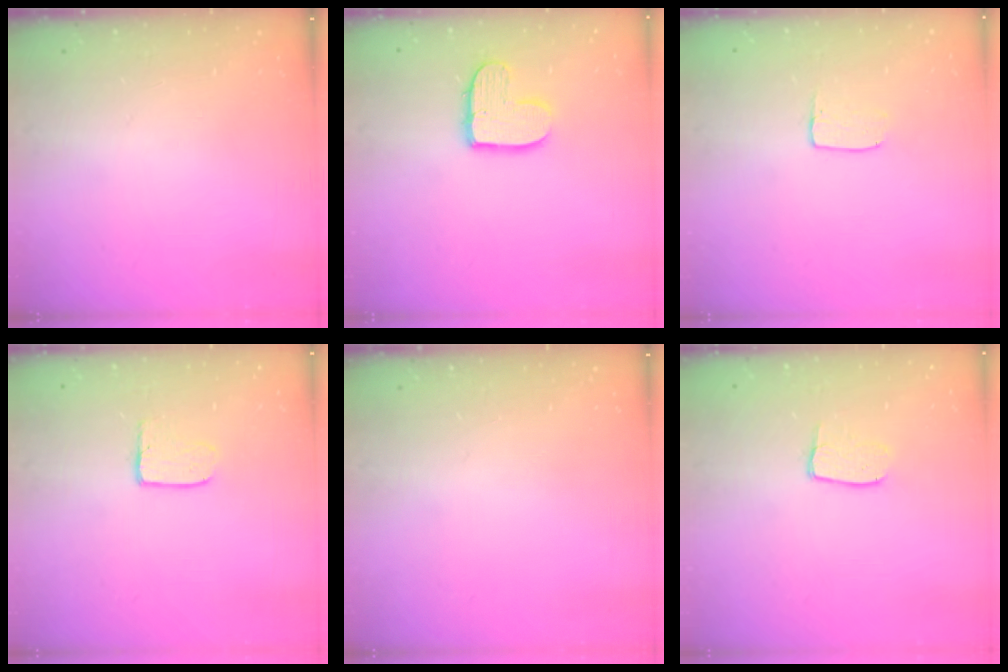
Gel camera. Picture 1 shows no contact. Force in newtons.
{"total": 10.1, "press": 10.1, "slide": 0.7}
{"total": 4.1, "press": 4.1, "slide": 0.3}
{"total": 4.0, "press": 4.0, "slide": 0.4}
{"total": 0.0}
{"total": 4.2, "press": 4.2, "slide": 0.3}